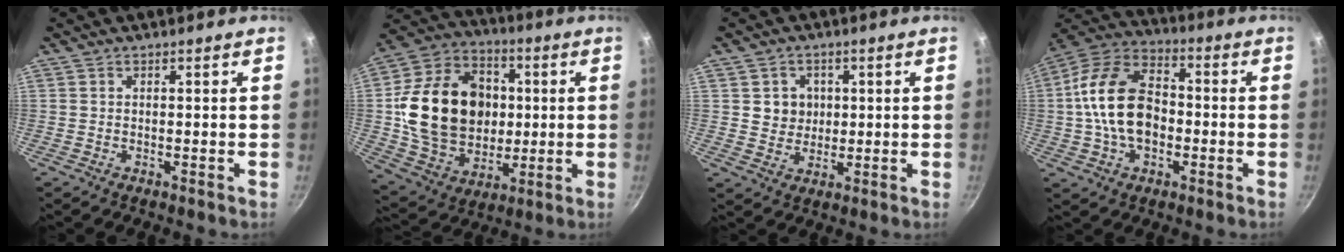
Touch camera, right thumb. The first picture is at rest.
{"total": 23.4, "force": [1.6, 18.2, 14.6], "torque": [-0.221, 0.019, 0.034]}
{"total": 5.2, "force": [1.0, 4.8, 1.7], "torque": [0.002, 0.000, 0.019]}
{"total": 16.6, "force": [-1.5, 11.1, 12.3], "torque": [-0.195, 0.039, -0.040]}